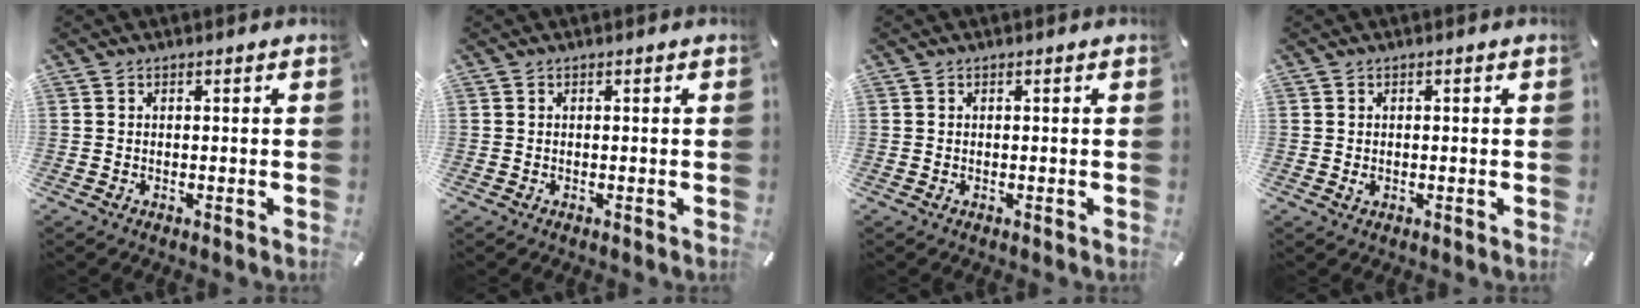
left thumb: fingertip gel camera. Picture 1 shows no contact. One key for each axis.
{"total": 0.0}
{"total": 0.0}
{"total": 0.9, "fx": -0.1, "fy": 0.6, "fz": 0.6, "tx": -0.012, "ty": 0.001, "tz": -0.001}